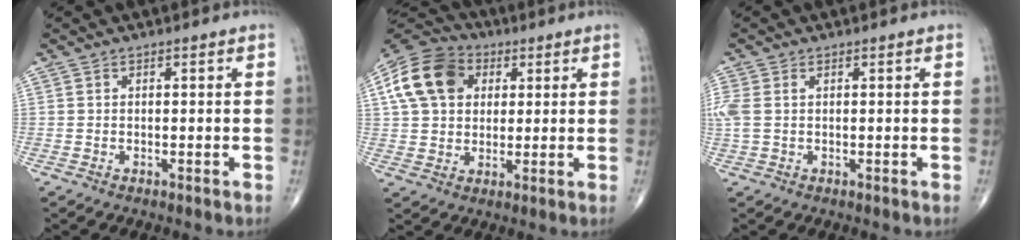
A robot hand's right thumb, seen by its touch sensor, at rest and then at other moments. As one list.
[{"total": 14.4, "force": [4.1, 10.9, 8.5], "torque": [-0.145, 0.009, 0.063]}, {"total": 4.2, "force": [0.7, 2.5, 3.4], "torque": [-0.118, 0.020, 0.019]}]